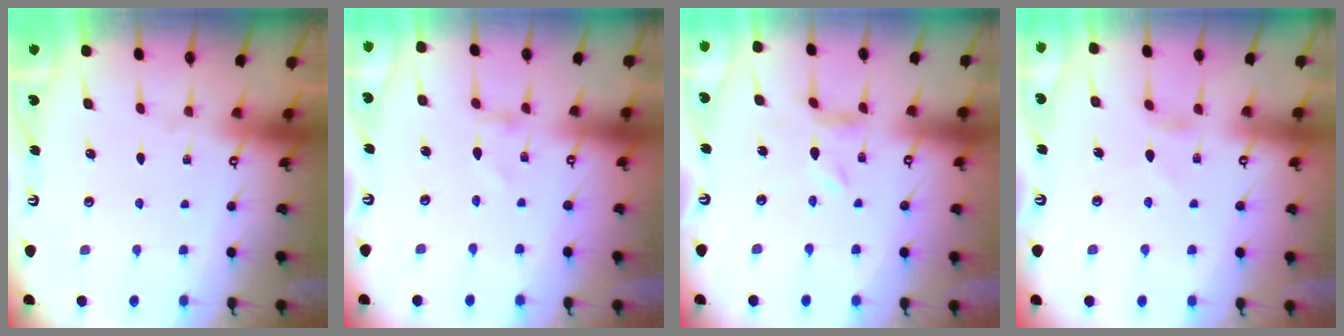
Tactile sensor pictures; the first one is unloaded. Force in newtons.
{"total": 1.0, "press": 1.0, "slide": 0.1}
{"total": 2.2, "press": 2.2, "slide": 0.2}
{"total": 2.6, "press": 2.6, "slide": 0.3}